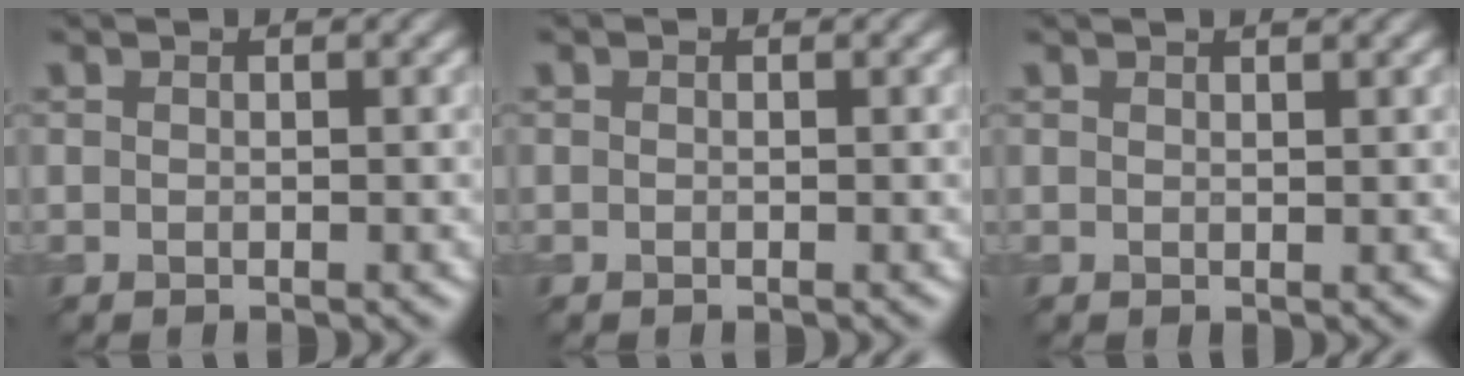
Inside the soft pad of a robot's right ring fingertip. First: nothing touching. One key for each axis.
{"total": 0.0}
{"total": 0.9, "fx": 0.8, "fy": 0.2, "fz": 0.4, "tx": -0.004, "ty": 0.003, "tz": 0.013}